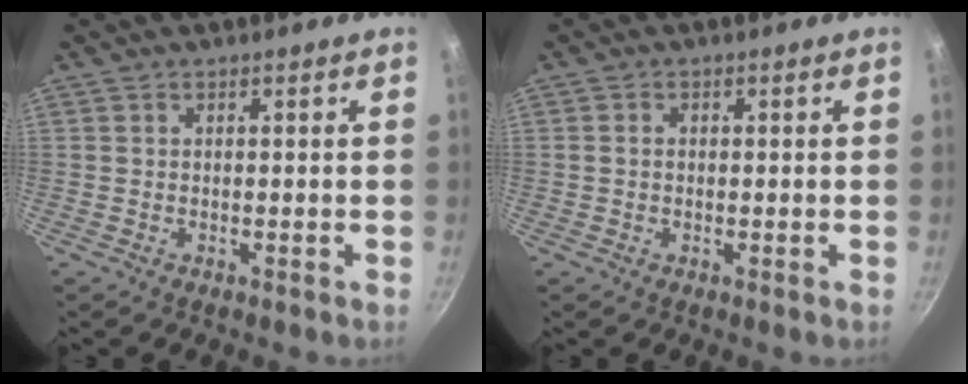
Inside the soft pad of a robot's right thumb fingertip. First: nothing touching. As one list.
[{"total": 1.1, "force": [-0.1, 0.9, 0.7], "torque": [-0.012, 0.005, -0.002]}]